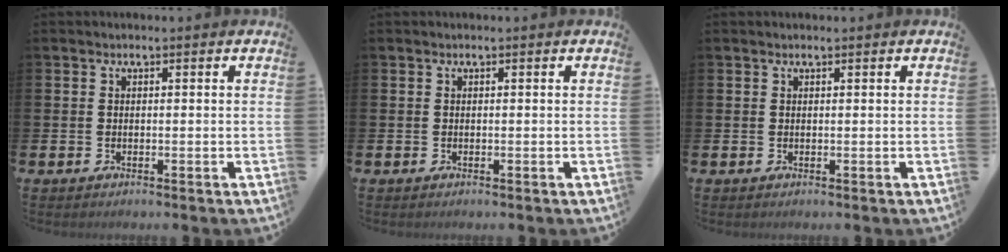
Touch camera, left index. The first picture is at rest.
{"total": 0.0}
{"total": 0.0}